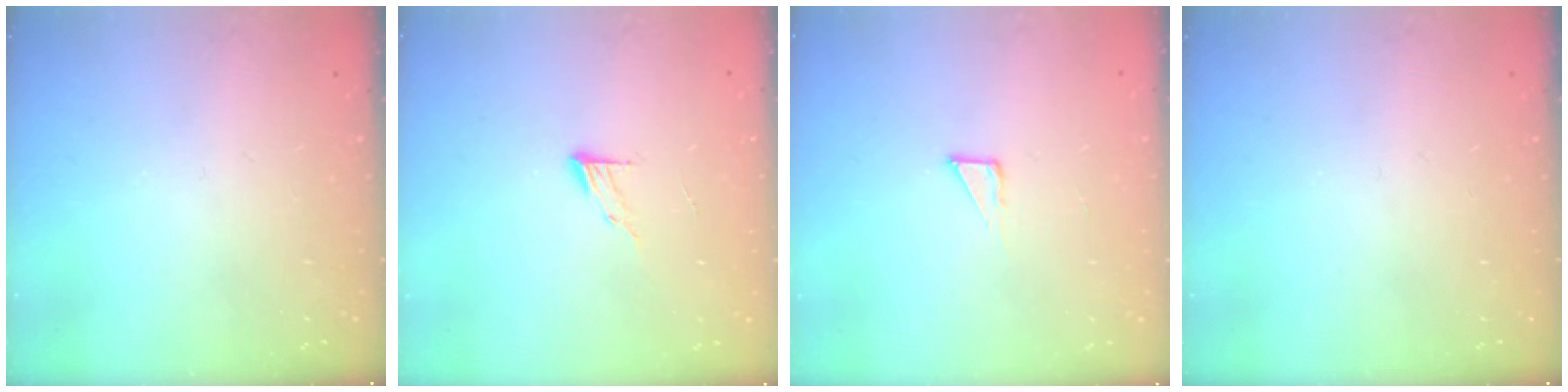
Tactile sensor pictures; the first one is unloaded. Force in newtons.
{"total": 4.6, "press": 4.5, "slide": 0.5}
{"total": 2.6, "press": 2.6, "slide": 0.1}
{"total": 0.0}